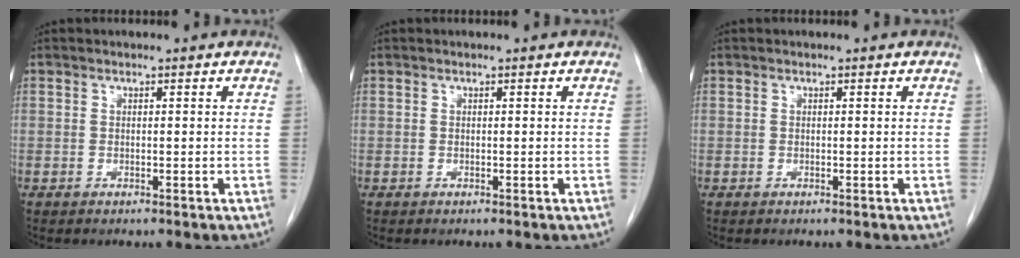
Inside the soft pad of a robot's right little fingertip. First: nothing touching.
{"total": 0.0}
{"total": 0.0}